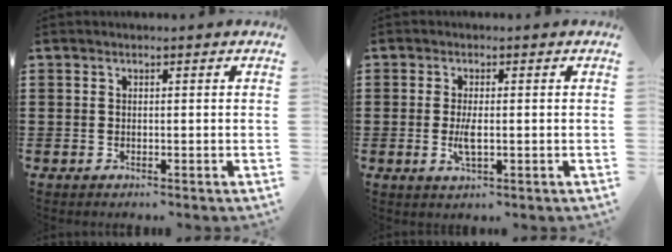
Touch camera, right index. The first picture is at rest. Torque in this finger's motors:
{"motor_torque": [2.14, 0.00, 0.42, 0.14]}